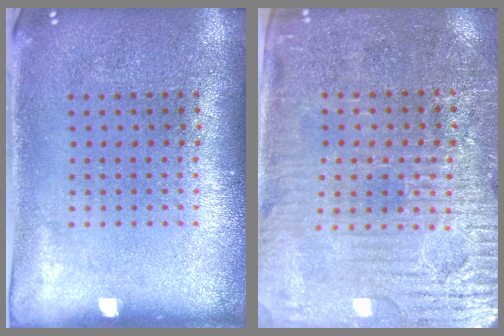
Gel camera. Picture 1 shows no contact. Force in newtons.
{"total": 3.7, "press": 3.5, "slide": 1.4}